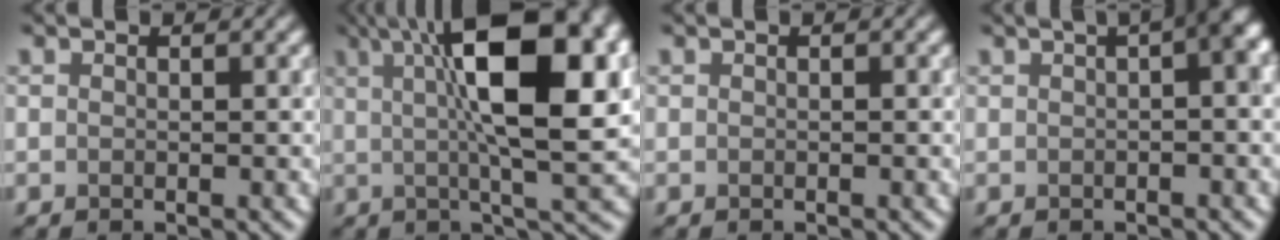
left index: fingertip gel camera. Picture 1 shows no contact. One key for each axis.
{"total": 13.9, "fx": 3.6, "fy": 3.9, "fz": 12.9, "tx": -0.181, "ty": 0.012, "tz": 0.051}
{"total": 0.0}
{"total": 5.1, "fx": 1.2, "fy": 1.7, "fz": 4.7, "tx": -0.026, "ty": 0.026, "tz": 0.009}